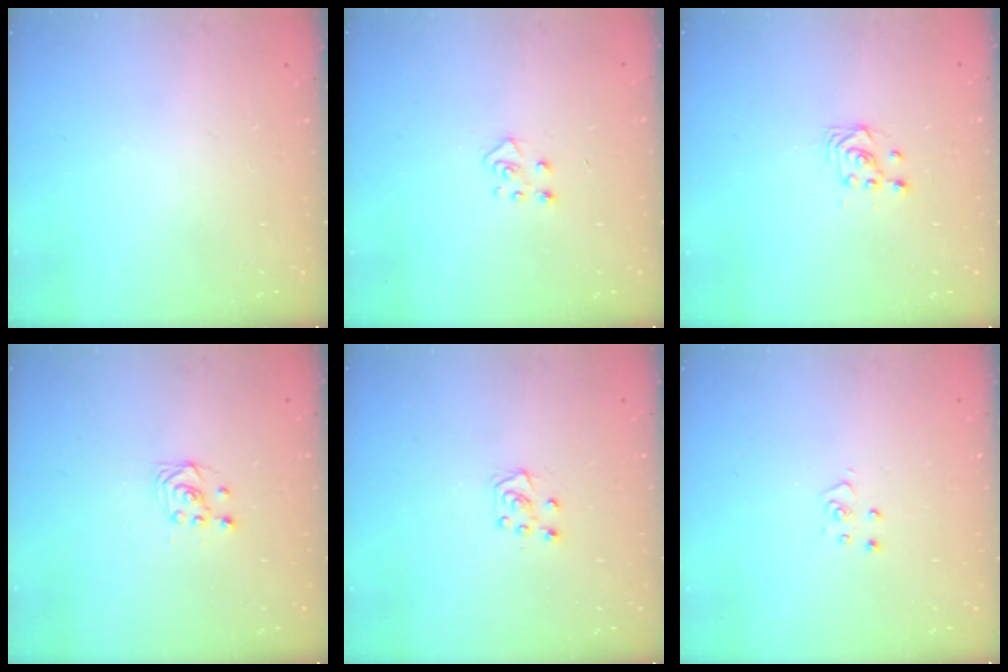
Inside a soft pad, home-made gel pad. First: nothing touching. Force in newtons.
{"total": 5.5, "press": 5.5, "slide": 0.5}
{"total": 3.8, "press": 3.8, "slide": 0.3}
{"total": 2.5, "press": 2.2, "slide": 1.2}
{"total": 5.8, "press": 5.8, "slide": 0.8}
{"total": 3.9, "press": 3.9, "slide": 0.2}